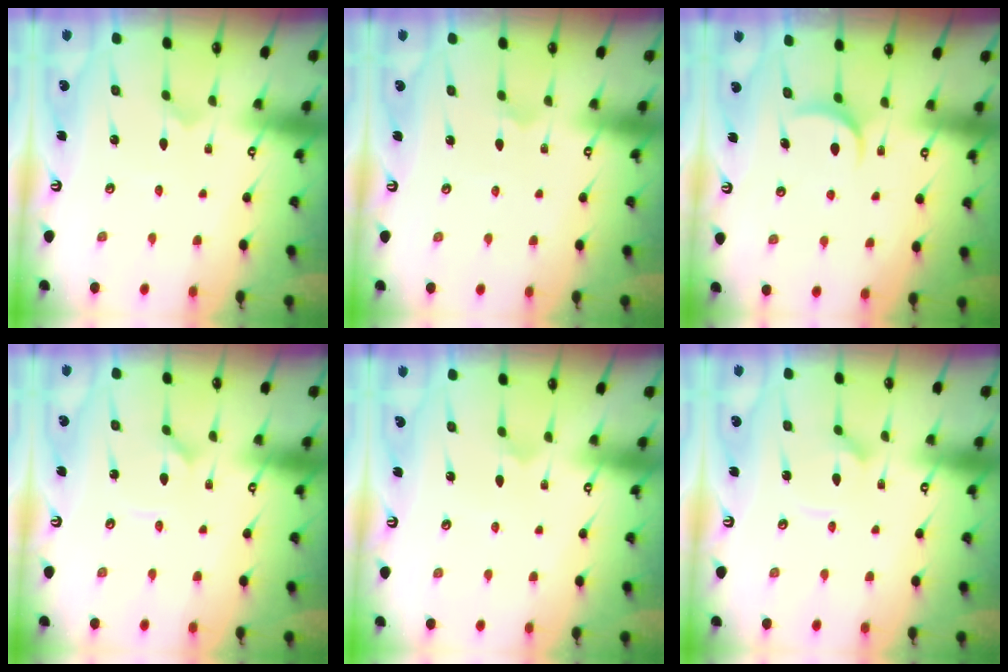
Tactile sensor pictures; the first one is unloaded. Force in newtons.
{"total": 3.3, "press": 3.3, "slide": 0.3}
{"total": 6.5, "press": 6.5, "slide": 0.6}
{"total": 1.6, "press": 1.6, "slide": 0.1}
{"total": 2.5, "press": 2.5, "slide": 0.3}
{"total": 5.4, "press": 5.4, "slide": 0.4}